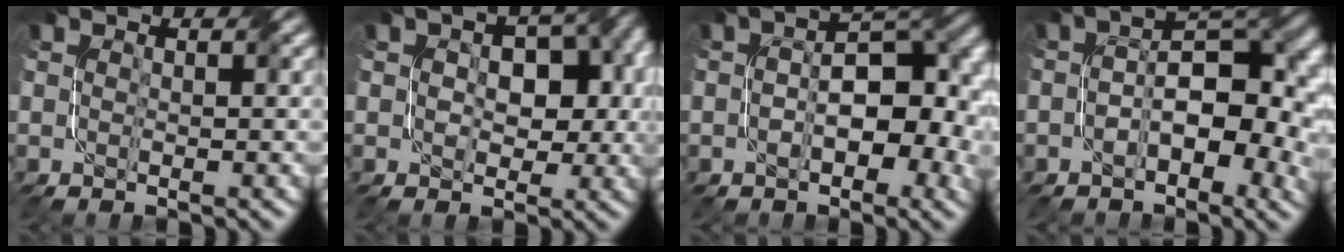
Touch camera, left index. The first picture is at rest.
{"total": 6.3, "force": [0.0, 4.1, 4.8], "torque": [-0.051, 0.011, 0.006]}
{"total": 7.0, "force": [-0.9, 3.6, 6.0], "torque": [-0.080, 0.015, -0.020]}
{"total": 7.8, "force": [-1.3, 3.9, 6.7], "torque": [-0.089, 0.012, -0.027]}